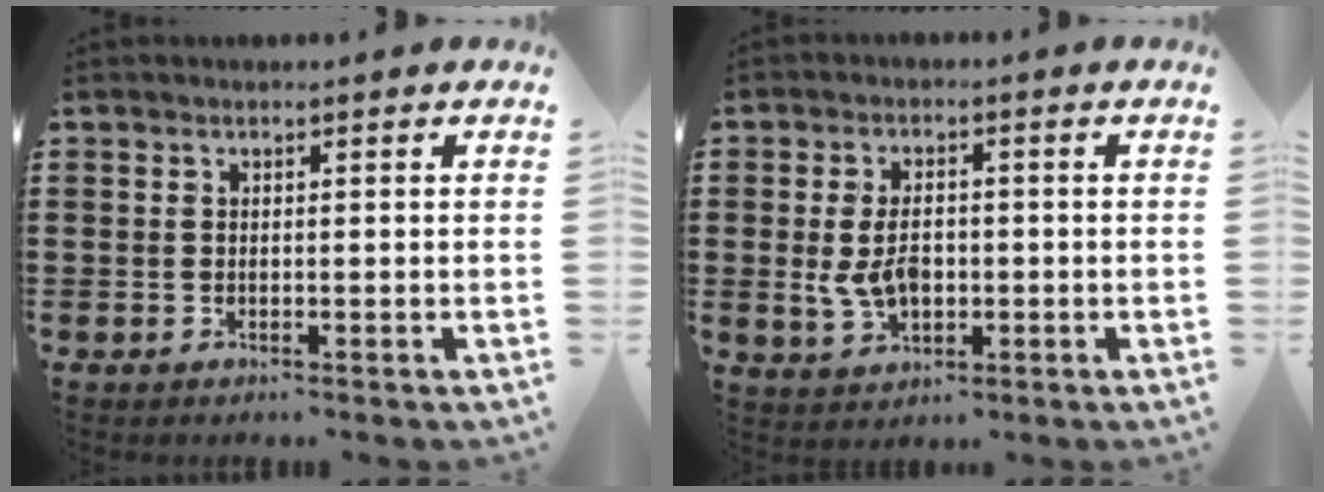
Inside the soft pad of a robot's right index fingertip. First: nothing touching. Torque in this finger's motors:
{"motor_torque": [0.32, 0.10, 0.59, 0.12]}